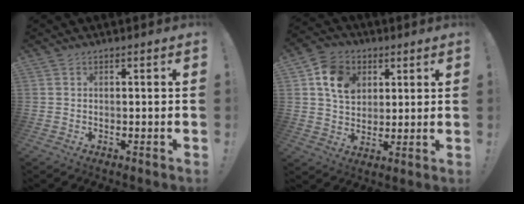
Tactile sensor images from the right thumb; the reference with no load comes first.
{"total": 11.8, "force": [4.4, 9.4, 5.7], "torque": [-0.082, -0.007, 0.088]}